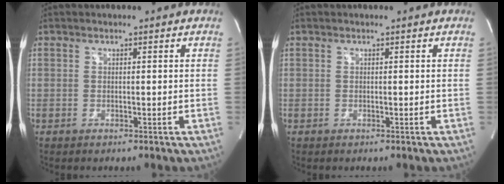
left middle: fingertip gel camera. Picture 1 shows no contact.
{"total": 0.0}